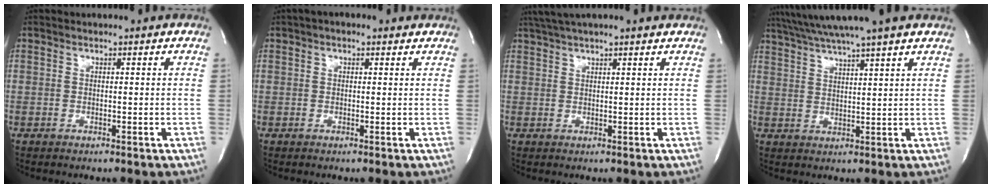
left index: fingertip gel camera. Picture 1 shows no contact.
{"total": 1.7, "force": [0.6, 1.1, 1.1], "torque": [-0.018, 0.017, 0.005]}
{"total": 8.9, "force": [7.6, 0.5, 4.8], "torque": [-0.082, 0.033, 0.104]}
{"total": 11.9, "force": [10.0, -0.9, 6.4], "torque": [-0.120, 0.023, 0.147]}